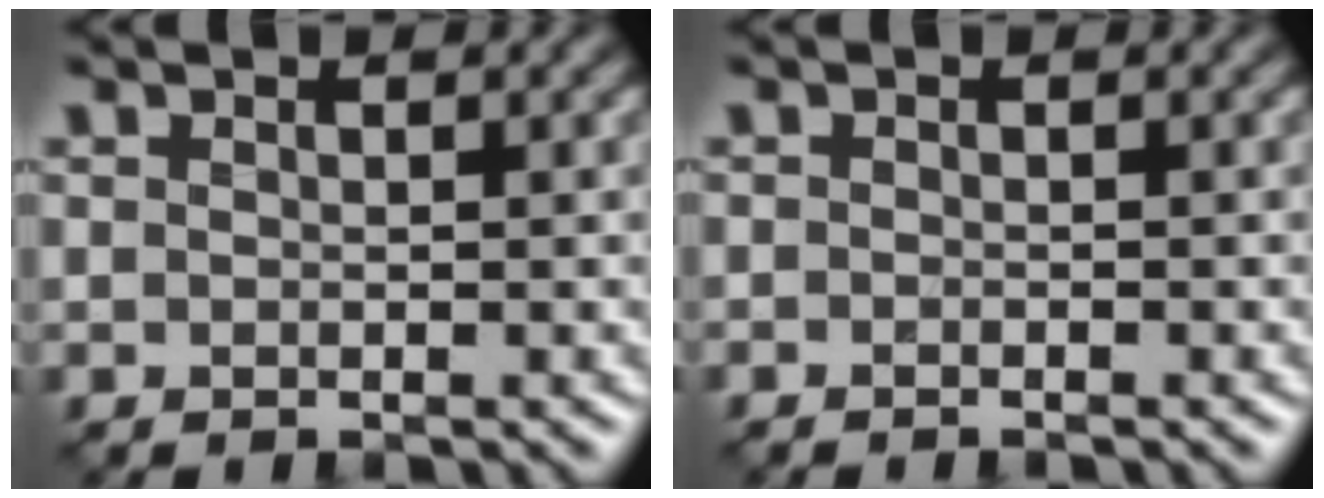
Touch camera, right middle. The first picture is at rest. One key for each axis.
{"total": 0.5, "fx": -0.5, "fy": -0.1, "fz": 0.0, "tx": -0.002, "ty": -0.001, "tz": -0.010}